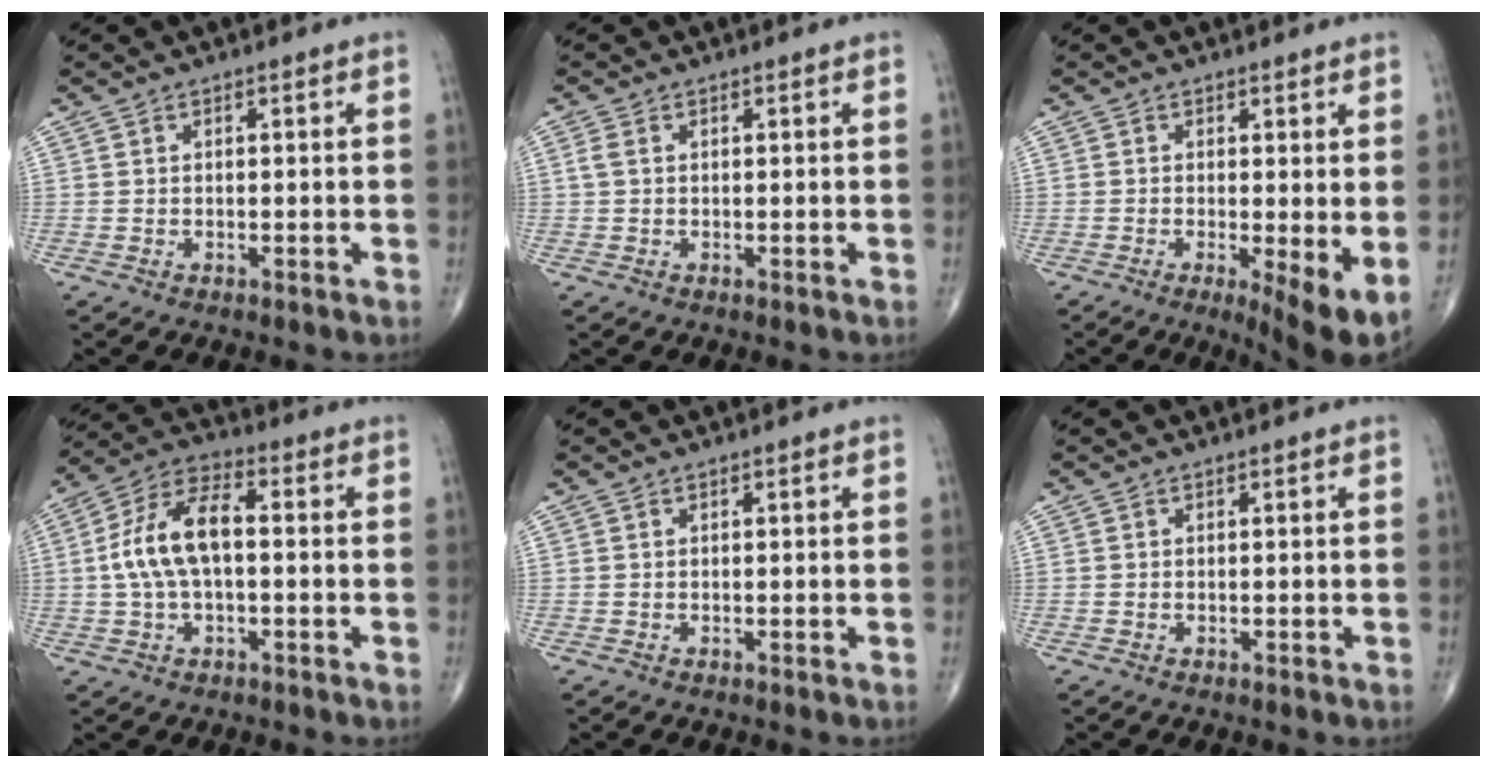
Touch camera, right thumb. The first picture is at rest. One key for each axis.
{"total": 1.4, "fx": 0.2, "fy": 0.9, "fz": 1.0, "tx": -0.027, "ty": 0.005, "tz": 0.005}
{"total": 6.8, "fx": -1.0, "fy": 1.5, "fz": 6.6, "tx": -0.104, "ty": -0.021, "tz": -0.018}
{"total": 11.9, "fx": 0.2, "fy": 5.9, "fz": 10.3, "tx": -0.207, "ty": 0.035, "tz": -0.003}
{"total": 0.0}
{"total": 0.0}